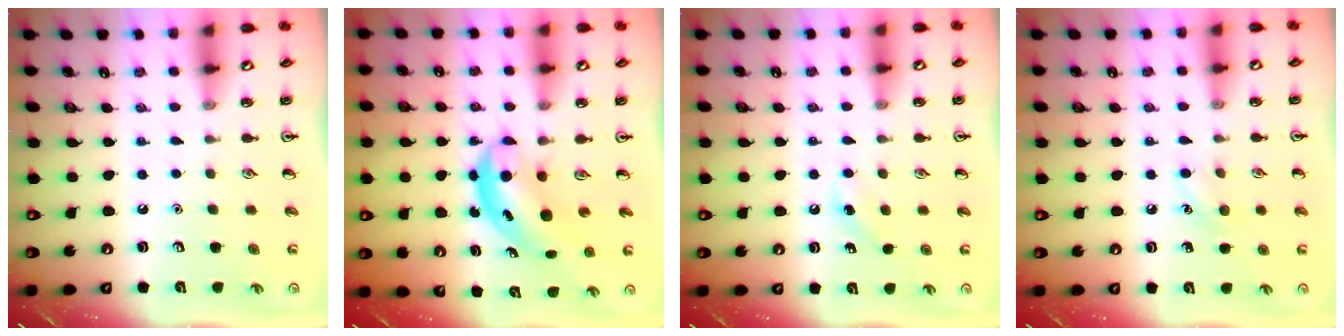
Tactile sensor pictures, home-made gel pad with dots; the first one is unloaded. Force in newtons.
{"total": 5.1, "press": 5.1, "slide": 0.6}
{"total": 4.5, "press": 4.2, "slide": 1.3}
{"total": 6.4, "press": 6.2, "slide": 1.5}